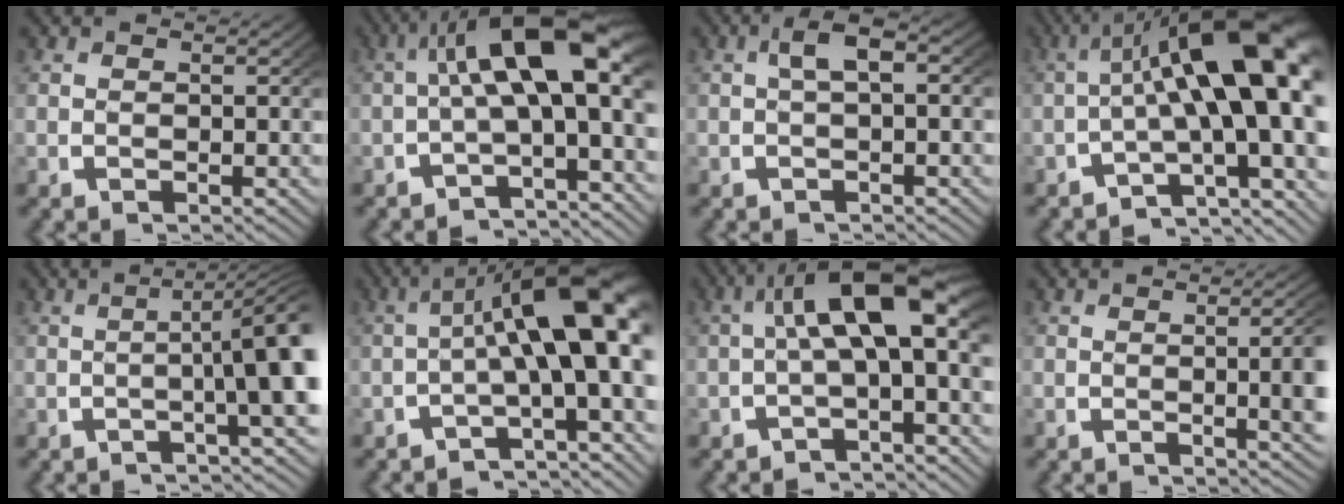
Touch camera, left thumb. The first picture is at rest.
{"total": 10.9, "force": [0.2, 4.9, 9.8], "torque": [-0.143, 0.007, -0.003]}
{"total": 3.0, "force": [0.4, 1.1, 2.8], "torque": [-0.051, 0.007, 0.007]}
{"total": 16.2, "force": [-0.8, 7.9, 14.2], "torque": [-0.198, -0.014, -0.008]}
{"total": 7.6, "force": [-0.4, 1.8, 7.4], "torque": [-0.102, 0.011, -0.013]}
{"total": 14.0, "force": [-1.0, 6.5, 12.3], "torque": [-0.164, -0.015, -0.010]}
{"total": 9.2, "force": [0.5, 4.1, 8.2], "torque": [-0.124, 0.010, 0.002]}
{"total": 5.2, "force": [0.0, 1.5, 5.0], "torque": [-0.059, 0.001, -0.002]}